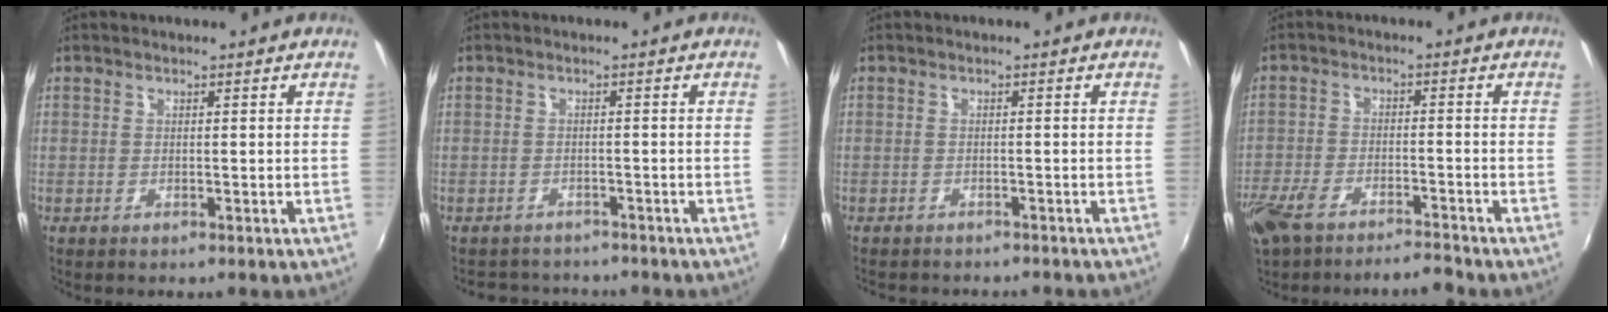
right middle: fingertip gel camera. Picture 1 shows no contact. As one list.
[{"total": 5.5, "force": [-5.1, 2.0, 0.8], "torque": [-0.026, -0.004, -0.077]}, {"total": 4.1, "force": [-3.8, 1.1, 1.3], "torque": [-0.033, -0.012, -0.055]}, {"total": 9.2, "force": [-7.6, 2.6, 4.5], "torque": [-0.112, -0.018, -0.137]}]